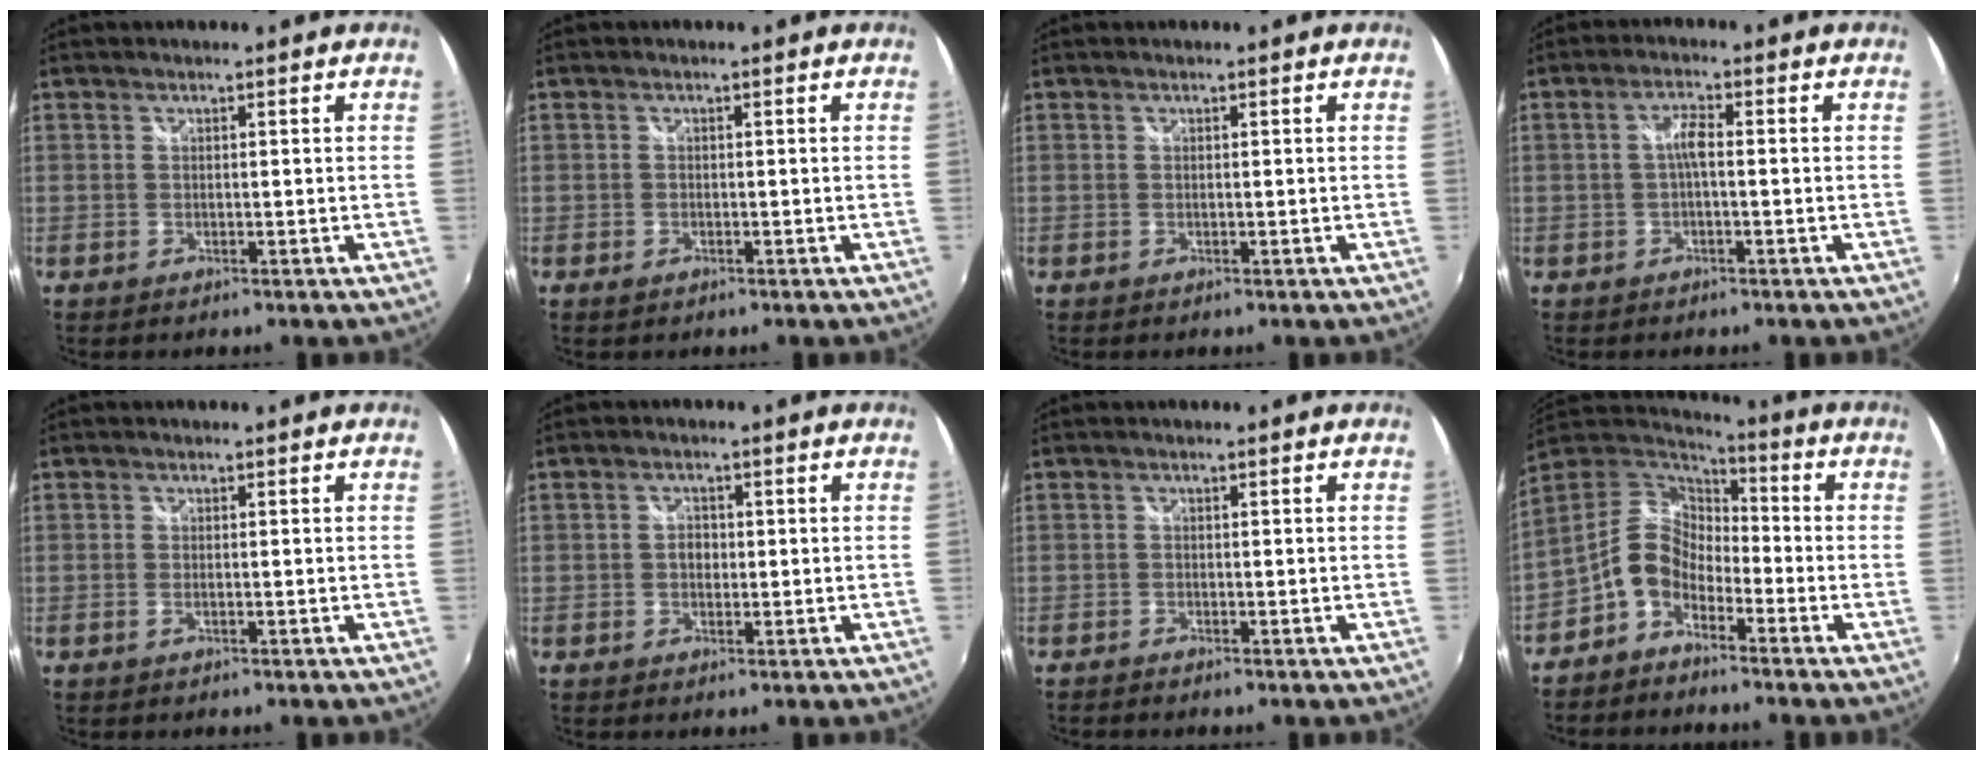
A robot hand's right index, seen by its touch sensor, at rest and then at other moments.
{"total": 1.1, "force": [-0.7, 0.8, 0.5], "torque": [-0.009, -0.004, -0.012]}
{"total": 0.0}
{"total": 2.8, "force": [-0.4, 0.6, 2.7], "torque": [-0.053, 0.008, -0.008]}
{"total": 0.9, "force": [-0.3, 0.2, 0.9], "torque": [-0.018, -0.001, -0.006]}
{"total": 2.1, "force": [-0.1, 1.8, 1.1], "torque": [-0.017, 0.004, -0.005]}
{"total": 1.1, "force": [-1.0, 0.3, 0.3], "torque": [-0.011, -0.006, -0.021]}
{"total": 10.2, "force": [-5.3, 6.8, 5.4], "torque": [-0.117, 0.027, -0.112]}